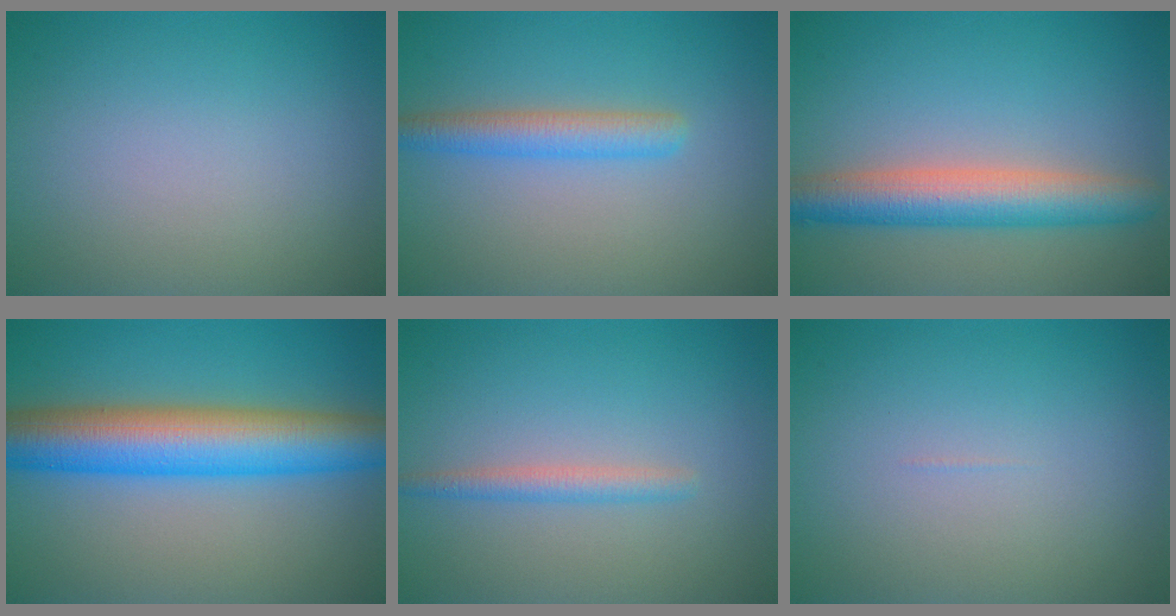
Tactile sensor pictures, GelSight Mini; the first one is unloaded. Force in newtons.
{"total": 3.0, "press": 3.0, "slide": 0.1}
{"total": 5.9, "press": 5.9, "slide": 0.2}
{"total": 9.7, "press": 9.7, "slide": 0.1}
{"total": 1.7, "press": 1.7, "slide": 0.1}
{"total": 0.0}